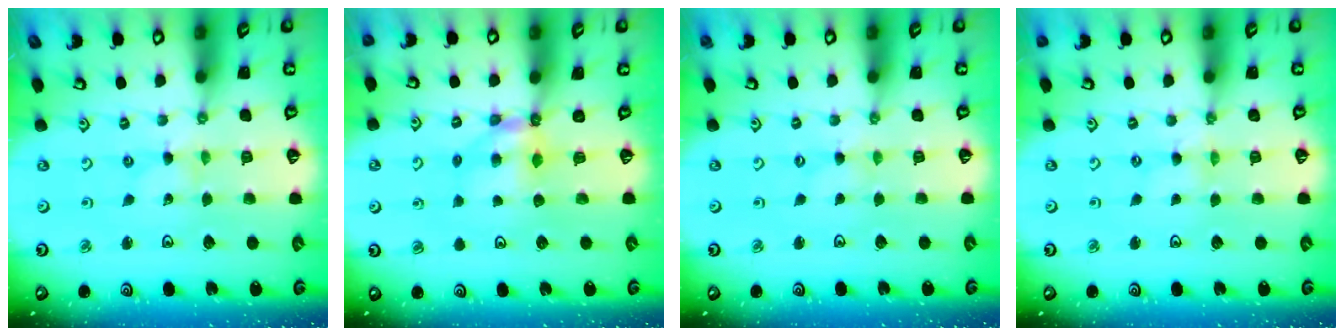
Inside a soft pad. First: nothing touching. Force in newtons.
{"total": 6.3, "press": 6.3, "slide": 0.6}
{"total": 0.0}
{"total": 0.0}